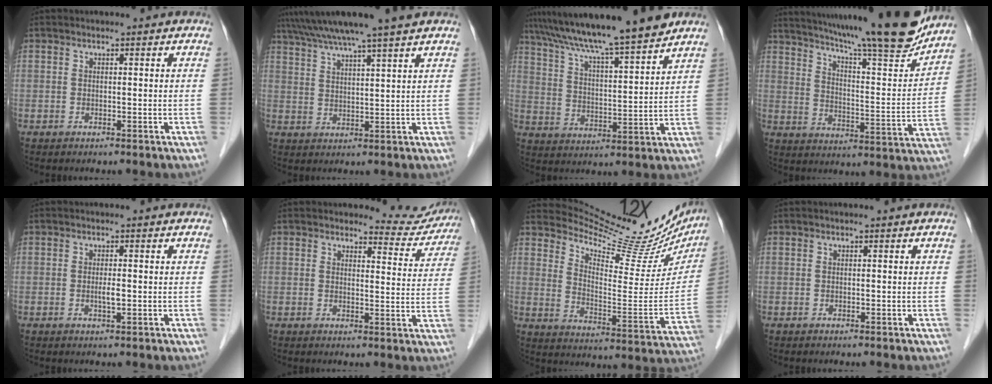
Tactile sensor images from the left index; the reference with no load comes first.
{"total": 10.9, "force": [9.1, -1.4, 5.8], "torque": [-0.102, 0.022, 0.137]}
{"total": 16.9, "force": [14.5, -0.1, 8.6], "torque": [-0.143, 0.014, 0.229]}
{"total": 24.4, "force": [21.0, 1.4, 12.4], "torque": [-0.204, -0.037, 0.293]}
{"total": 1.4, "force": [-0.3, 0.1, 1.3], "torque": [-0.027, -0.002, -0.003]}
{"total": 6.5, "force": [6.4, 1.3, -0.6], "torque": [0.016, -0.030, 0.060]}
{"total": 23.3, "force": [21.4, 5.4, 7.6], "torque": [-0.104, -0.059, 0.281]}
{"total": 0.0}